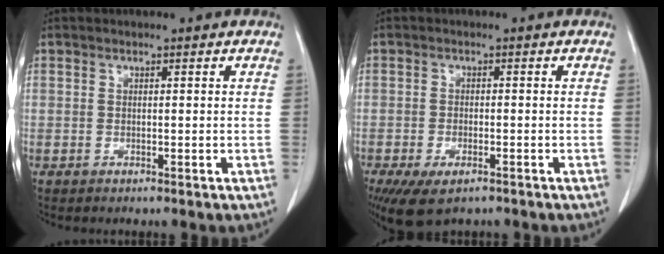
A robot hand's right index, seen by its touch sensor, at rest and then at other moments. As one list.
[{"total": 6.3, "force": [-4.1, 2.6, 3.9], "torque": [-0.066, -0.011, -0.065]}]